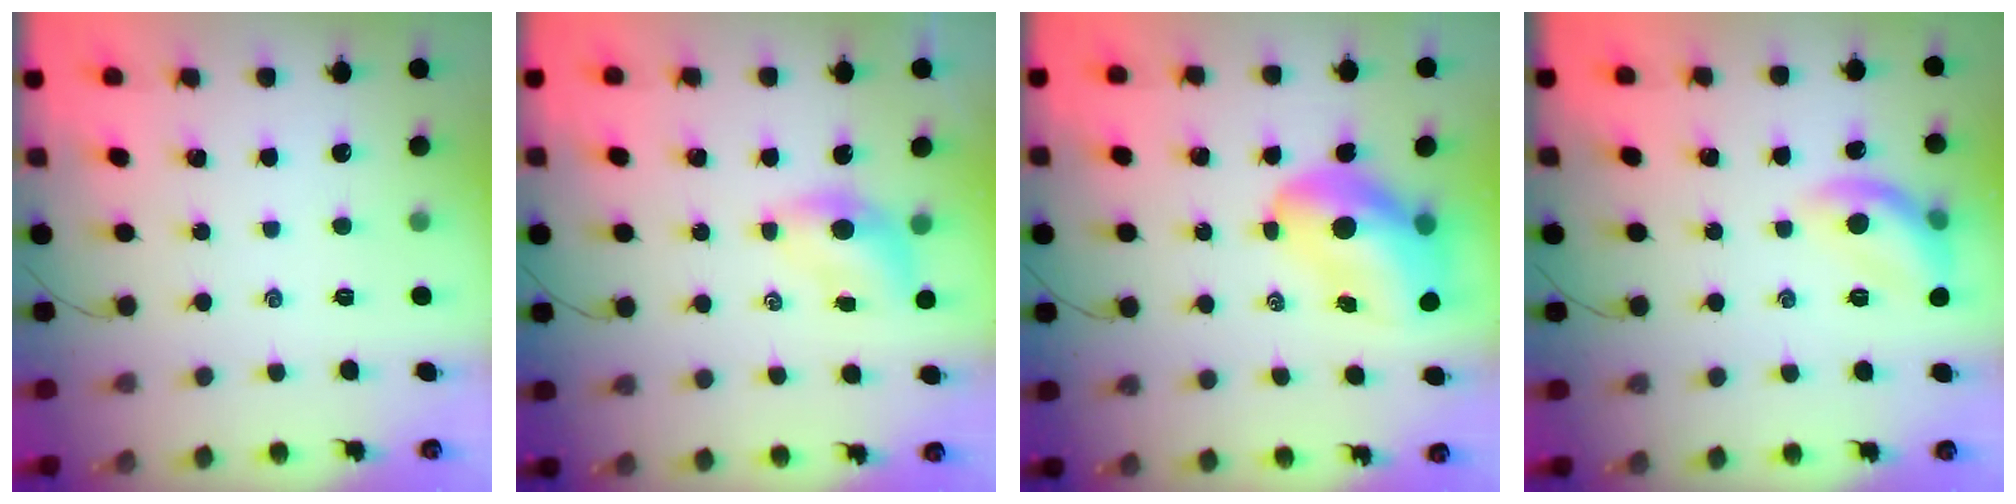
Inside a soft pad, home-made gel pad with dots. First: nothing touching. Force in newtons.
{"total": 4.8, "press": 4.7, "slide": 0.8}
{"total": 13.2, "press": 12.7, "slide": 3.7}
{"total": 10.9, "press": 10.9, "slide": 0.5}